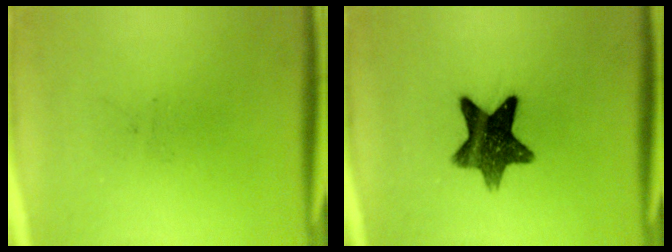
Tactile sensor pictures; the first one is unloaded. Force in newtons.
{"total": 11.2}